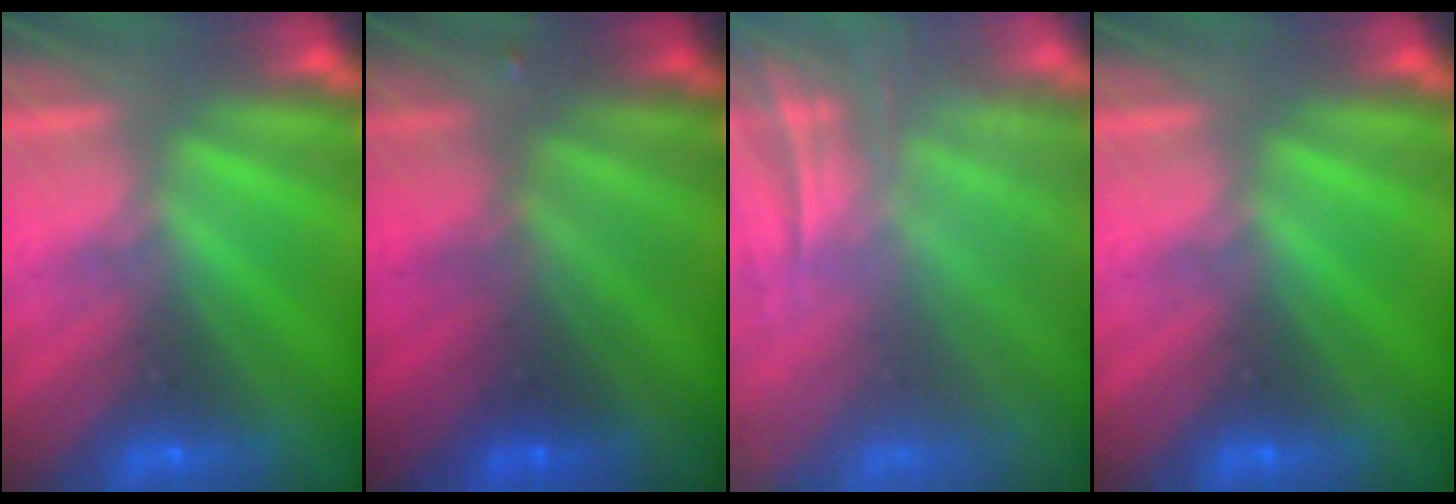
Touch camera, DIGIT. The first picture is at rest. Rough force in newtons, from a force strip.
{"total": 1.9}
{"total": 8.2}
{"total": 0.0}